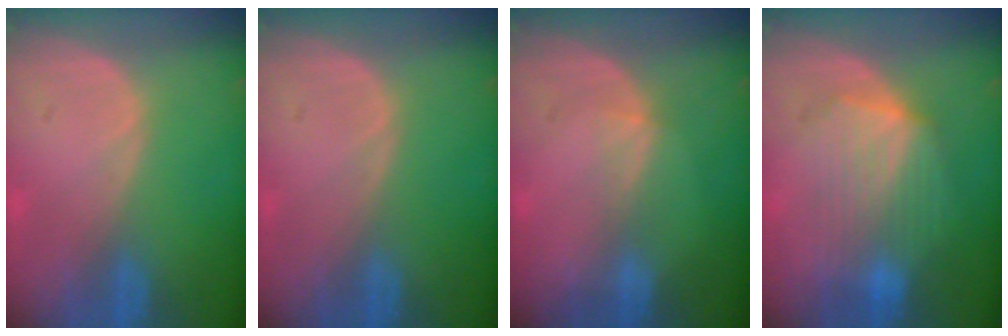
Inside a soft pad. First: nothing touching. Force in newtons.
{"total": 0.0}
{"total": 1.7, "press": 1.3, "slide": 1.1}
{"total": 7.8, "press": 7.8, "slide": 0.1}